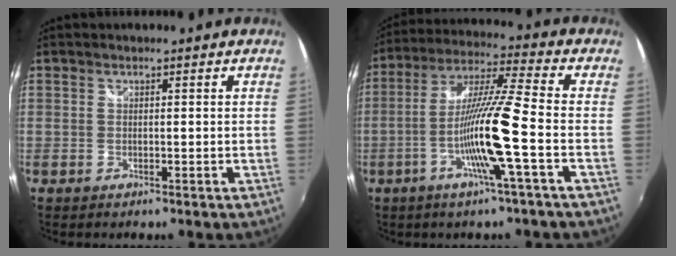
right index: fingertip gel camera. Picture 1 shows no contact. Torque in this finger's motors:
{"motor_torque": [1.38, 0.76, 0.82, 0.21]}